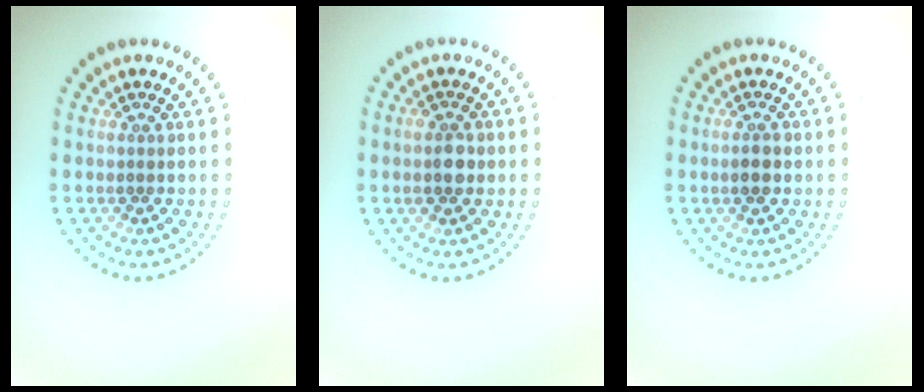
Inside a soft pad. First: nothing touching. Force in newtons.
{"total": 2.6, "press": 2.6, "slide": 0.3}
{"total": 1.5, "press": 1.5, "slide": 0.1}